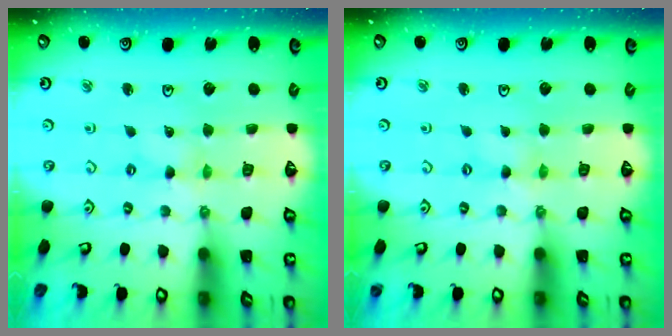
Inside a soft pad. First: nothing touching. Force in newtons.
{"total": 0.0}